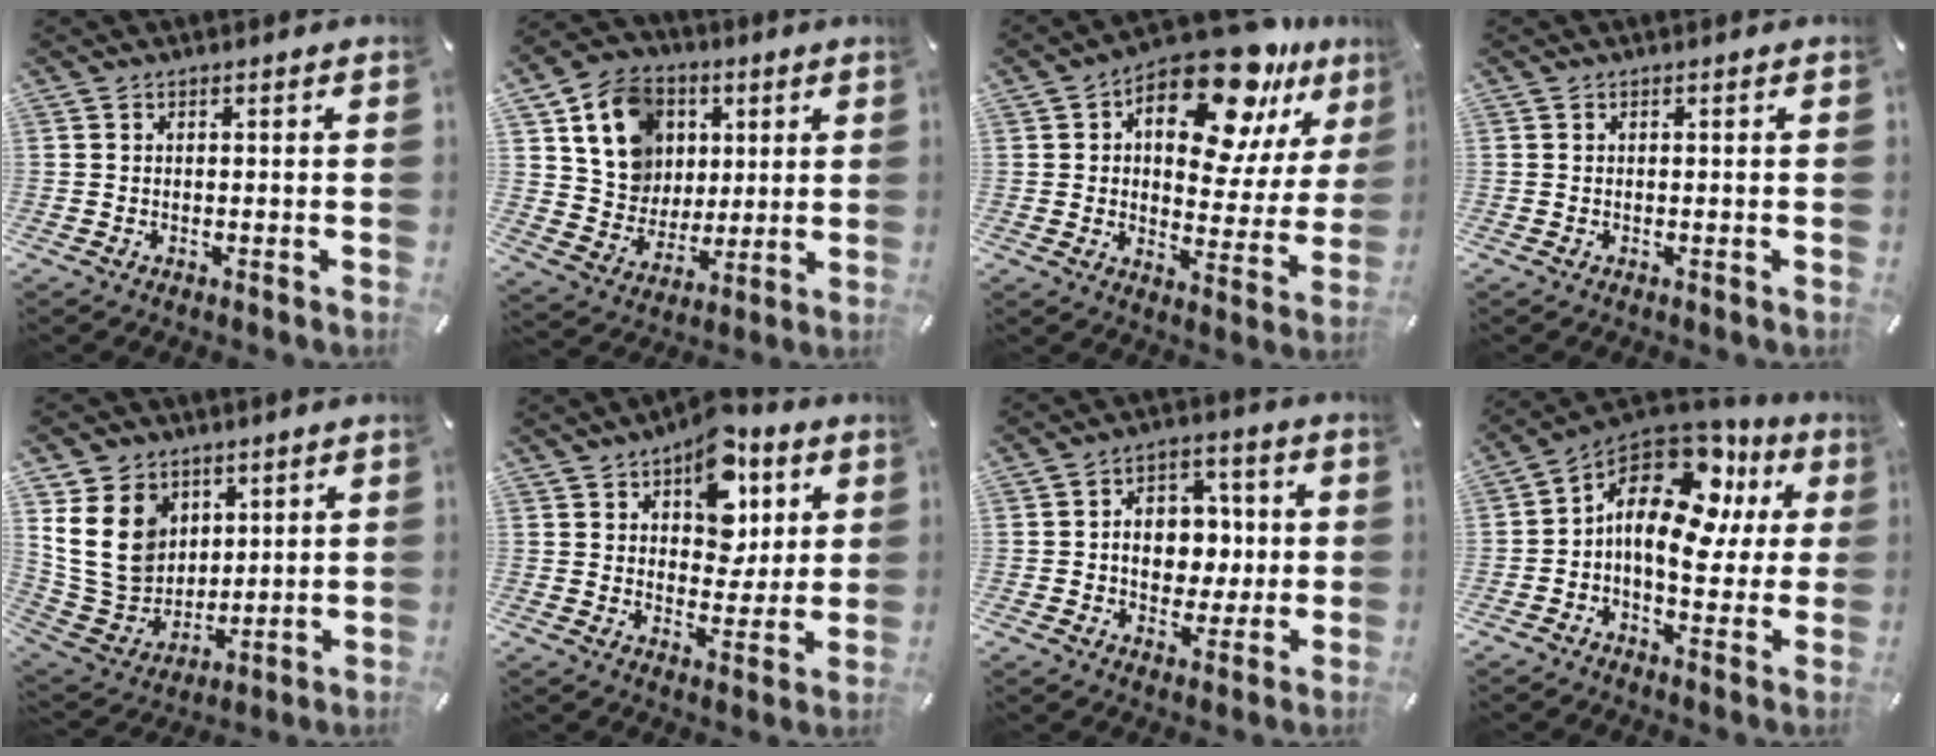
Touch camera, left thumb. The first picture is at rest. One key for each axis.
{"total": 14.4, "fx": 5.0, "fy": 12.7, "fz": 4.8, "tx": -0.087, "ty": -0.014, "tz": 0.102}
{"total": 19.5, "fx": 12.4, "fy": 8.9, "fz": 12.0, "tx": -0.173, "ty": -0.084, "tz": 0.205}
{"total": 0.0}
{"total": 15.0, "fx": 4.5, "fy": 12.6, "fz": 6.7, "tx": -0.155, "ty": -0.018, "tz": 0.092}
{"total": 12.5, "fx": 6.5, "fy": 8.4, "fz": 6.6, "tx": -0.084, "ty": -0.029, "tz": 0.112}
{"total": 9.9, "fx": -0.2, "fy": 8.1, "fz": 5.7, "tx": -0.076, "ty": 0.010, "tz": 0.000}
{"total": 17.6, "fx": 5.1, "fy": 11.0, "fz": 12.7, "tx": -0.206, "ty": -0.030, "tz": 0.084}